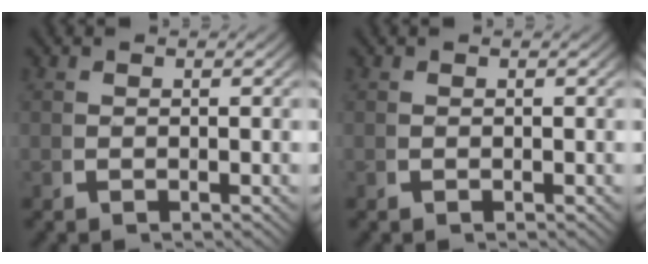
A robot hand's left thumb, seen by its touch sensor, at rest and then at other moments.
{"total": 0.0}